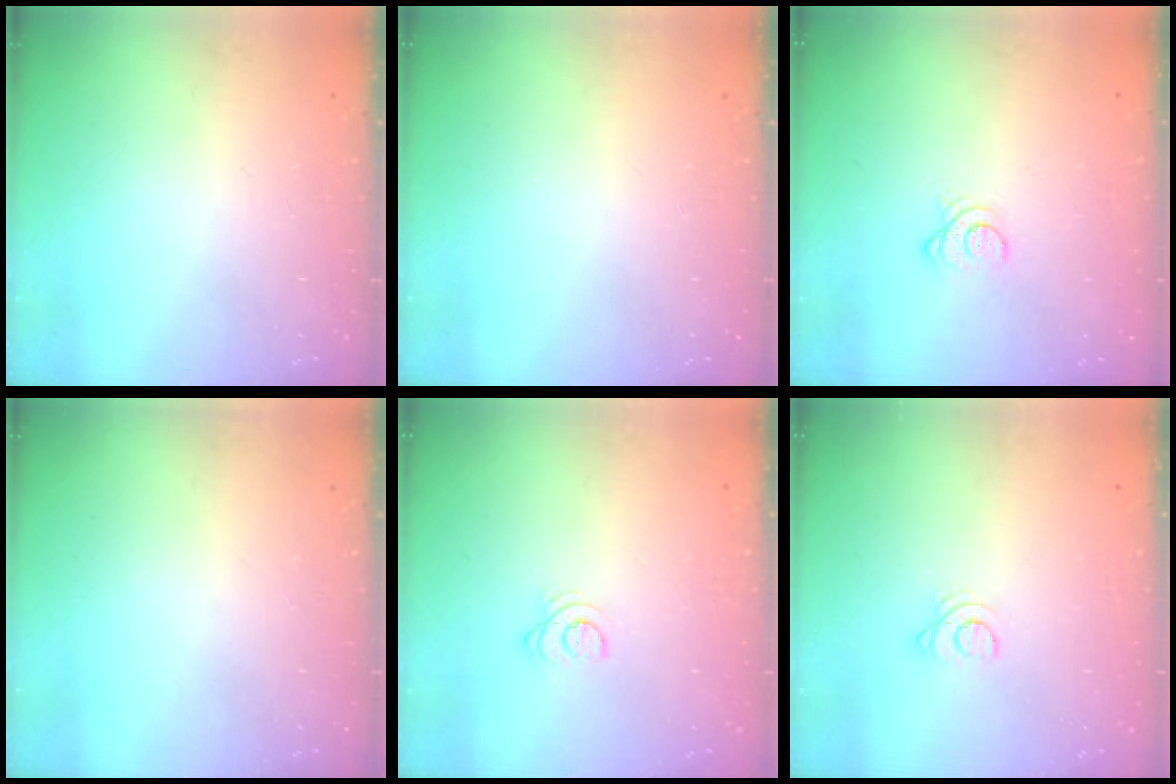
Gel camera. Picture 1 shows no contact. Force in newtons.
{"total": 0.0}
{"total": 3.1, "press": 3.1, "slide": 0.1}
{"total": 0.0}
{"total": 2.5, "press": 2.5, "slide": 0.3}
{"total": 2.3, "press": 2.3, "slide": 0.3}